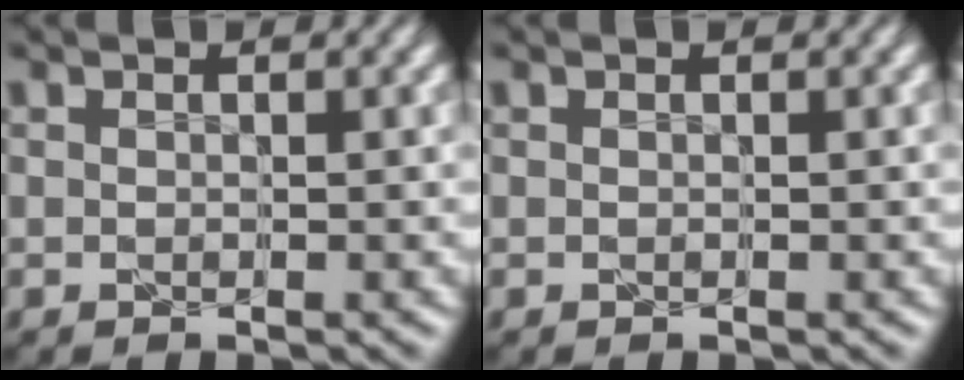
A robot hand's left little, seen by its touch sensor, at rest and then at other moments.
{"total": 0.0}